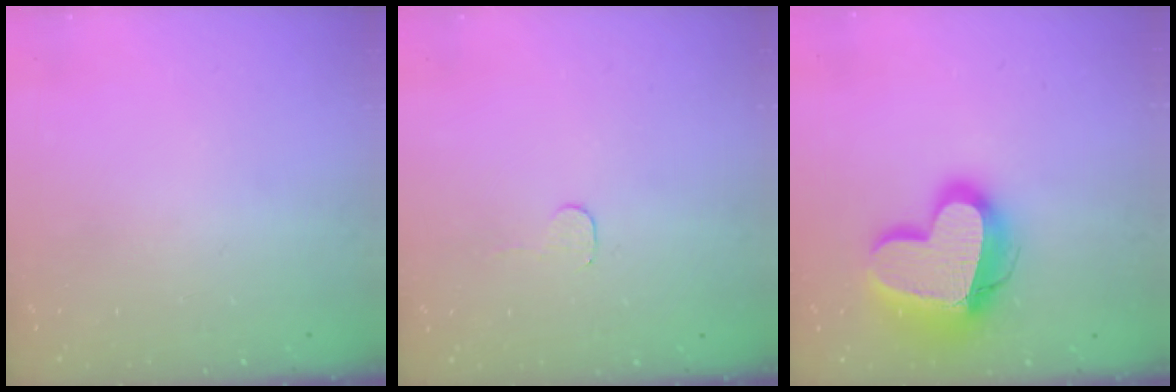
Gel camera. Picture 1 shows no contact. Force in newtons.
{"total": 2.8, "press": 2.8, "slide": 0.2}
{"total": 19.4, "press": 19.3, "slide": 1.7}